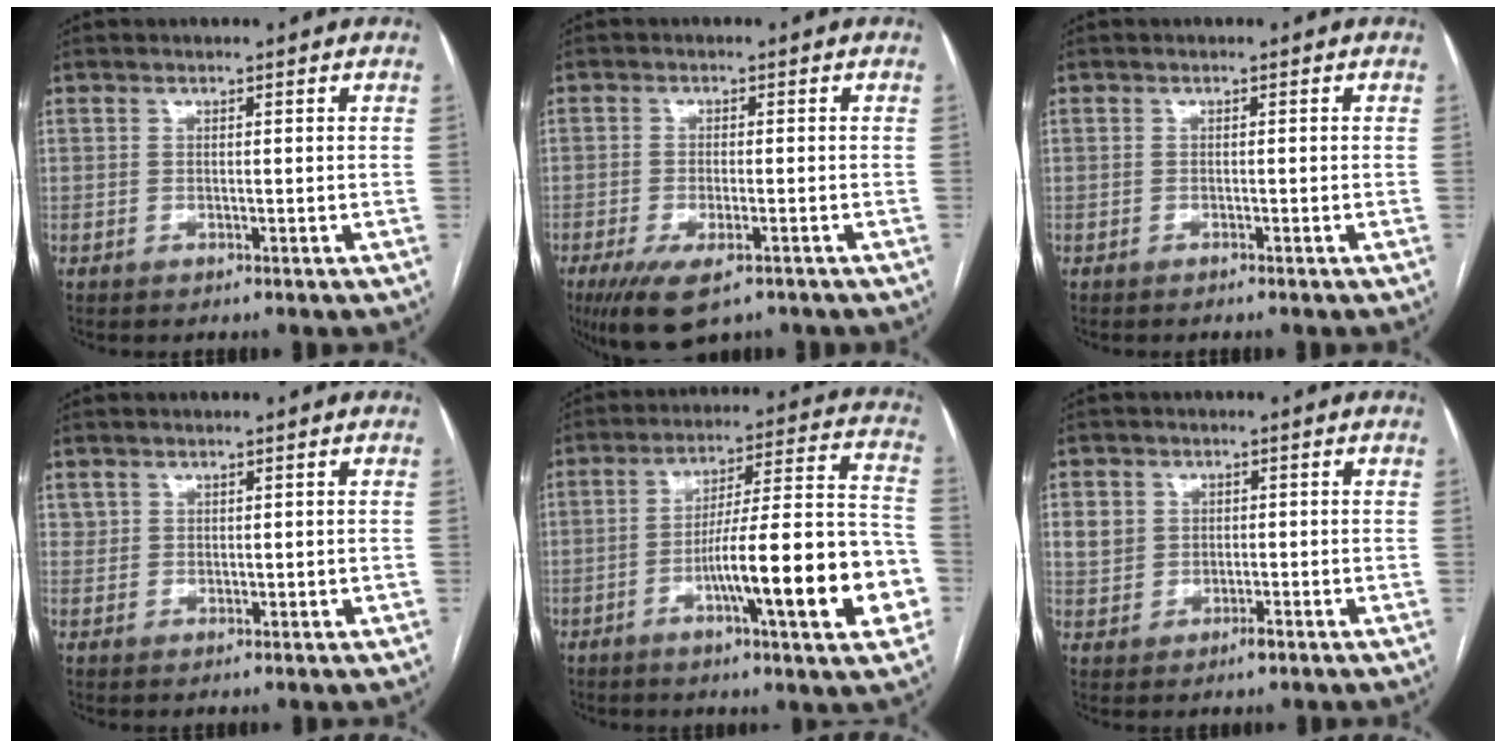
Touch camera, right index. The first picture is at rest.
{"total": 8.1, "force": [-5.1, 2.6, 5.7], "torque": [-0.098, -0.018, -0.079]}
{"total": 0.7, "force": [-0.6, -0.2, 0.3], "torque": [-0.006, 0.001, -0.009]}
{"total": 1.4, "force": [0.8, 1.2, 0.2], "torque": [0.003, 0.000, 0.016]}
{"total": 19.1, "force": [-6.1, 1.9, 18.0], "torque": [-0.225, 0.020, -0.085]}
{"total": 4.2, "force": [0.0, 3.6, 2.2], "torque": [-0.038, 0.009, 0.006]}